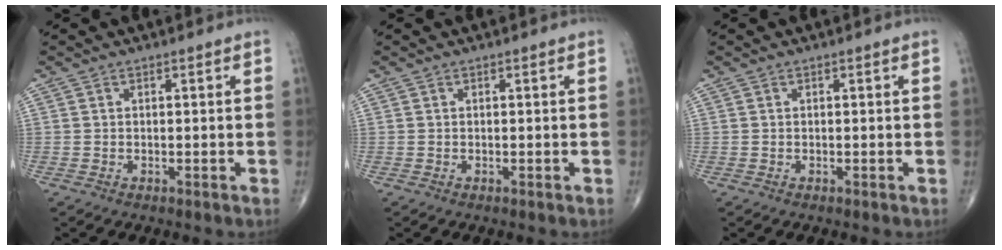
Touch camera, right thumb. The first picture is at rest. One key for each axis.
{"total": 0.0}
{"total": 0.0}